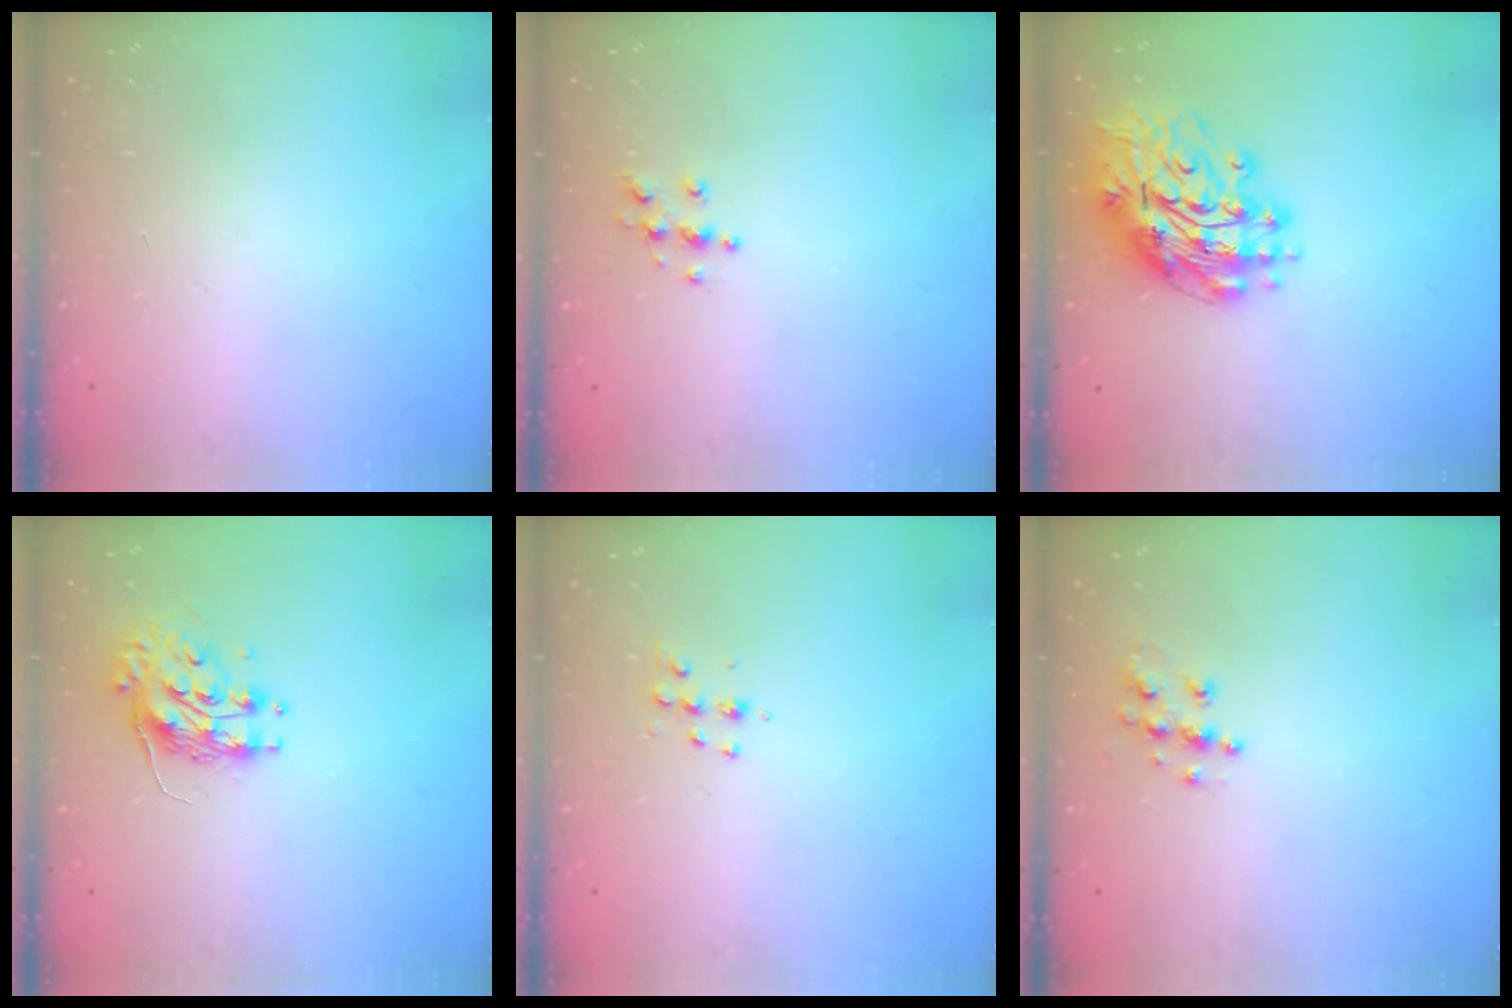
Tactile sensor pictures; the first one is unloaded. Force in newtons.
{"total": 4.4, "press": 4.4, "slide": 0.3}
{"total": 14.3, "press": 14.2, "slide": 1.9}
{"total": 8.2, "press": 8.2, "slide": 0.3}
{"total": 5.5, "press": 5.5, "slide": 0.4}
{"total": 7.7, "press": 7.7, "slide": 0.3}